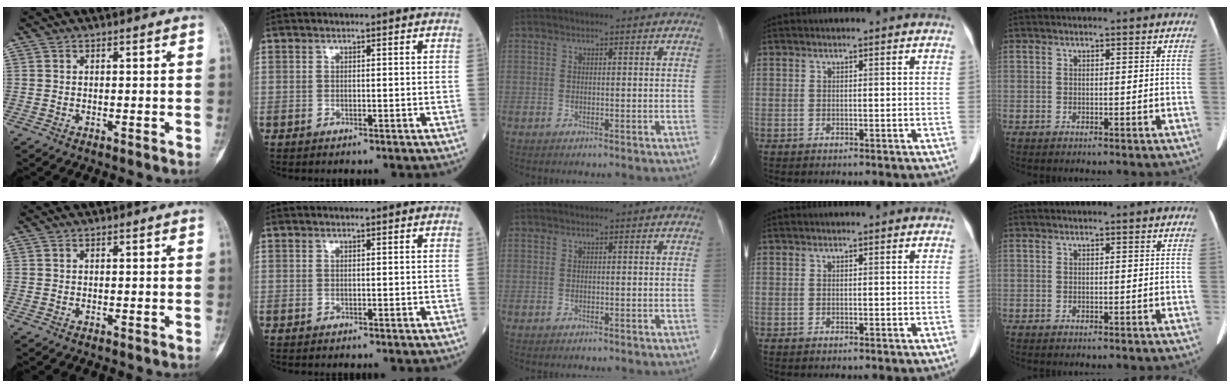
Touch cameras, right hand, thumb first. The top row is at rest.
{}